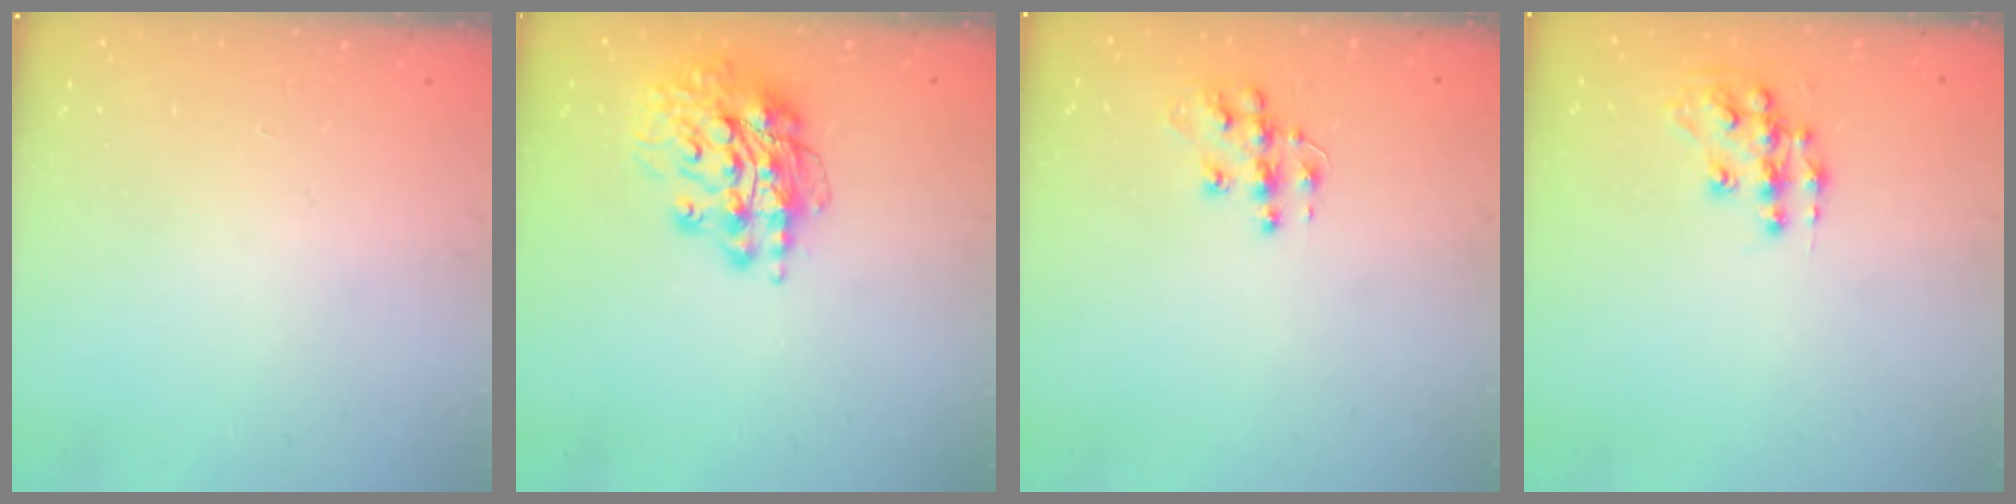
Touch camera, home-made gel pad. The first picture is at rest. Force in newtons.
{"total": 16.7, "press": 16.7, "slide": 1.6}
{"total": 9.6, "press": 9.5, "slide": 0.5}
{"total": 11.1, "press": 11.0, "slide": 0.7}